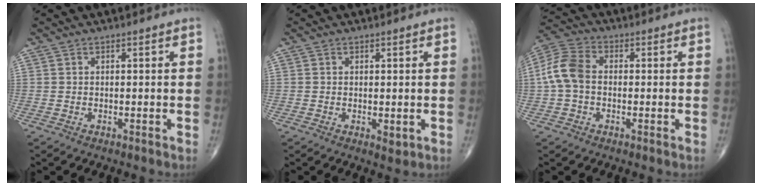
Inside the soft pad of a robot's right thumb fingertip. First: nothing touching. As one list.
[{"total": 1.6, "force": [-0.1, 0.7, 1.4], "torque": [-0.022, -0.007, 0.000]}, {"total": 7.2, "force": [-0.2, 4.9, 5.3], "torque": [-0.114, 0.020, -0.013]}]